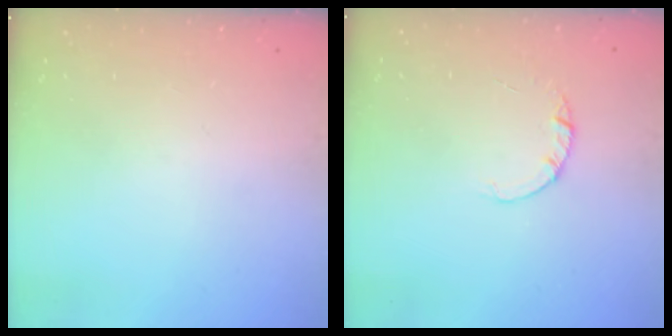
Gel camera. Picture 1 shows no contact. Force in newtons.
{"total": 1.4, "press": 1.4, "slide": 0.2}